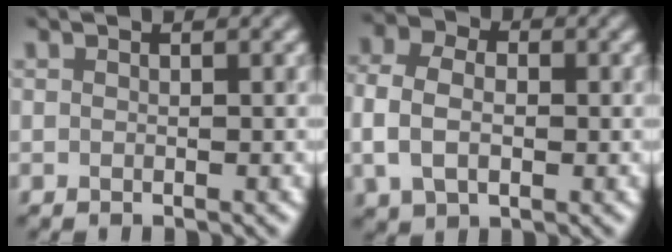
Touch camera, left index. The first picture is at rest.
{"total": 5.0, "force": [-0.4, 3.8, 3.2], "torque": [-0.079, 0.001, 0.001]}